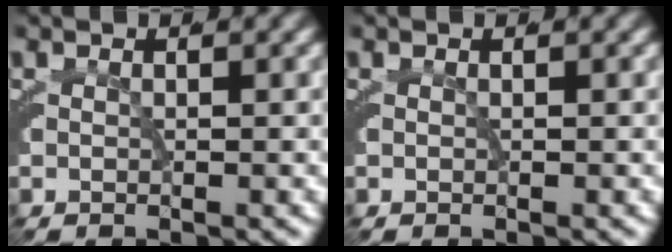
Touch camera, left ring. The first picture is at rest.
{"total": 0.0}